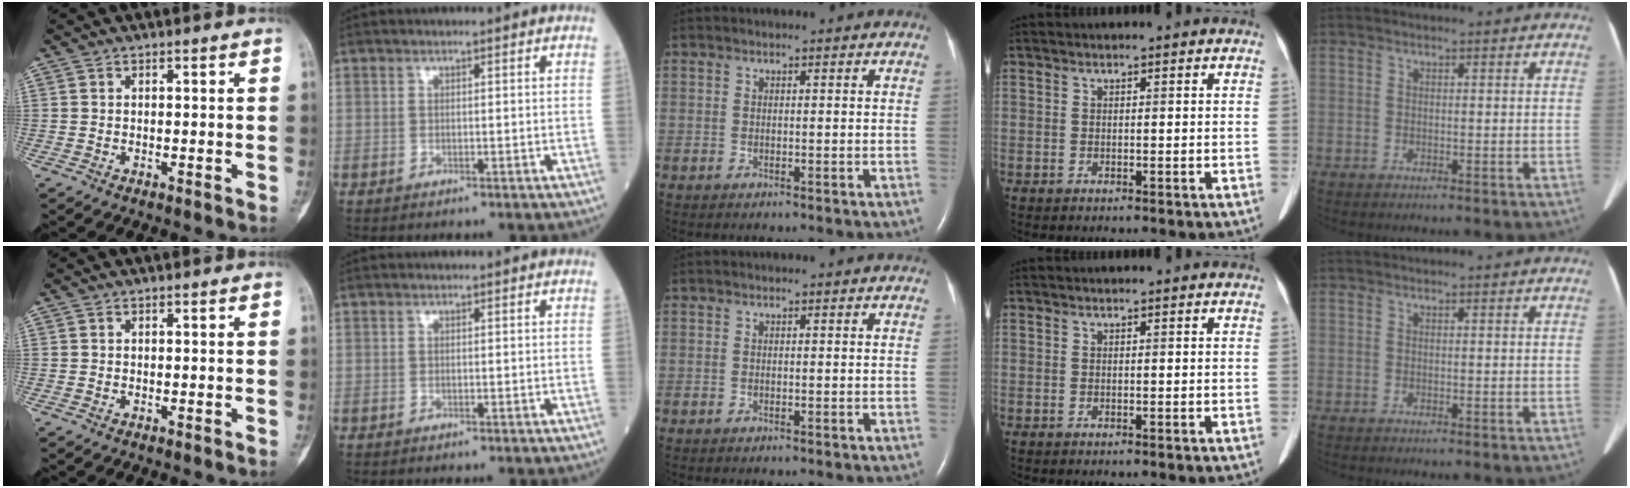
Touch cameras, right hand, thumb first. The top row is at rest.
{}